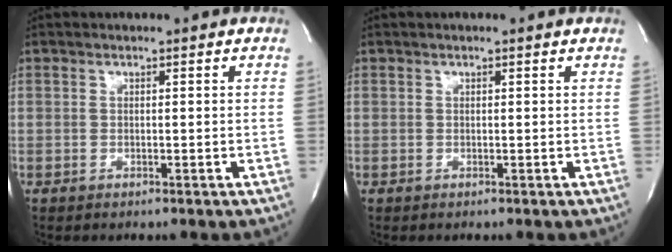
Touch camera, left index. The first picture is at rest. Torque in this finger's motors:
{"motor_torque": [0.28, -0.31, 0.02, 0.00]}